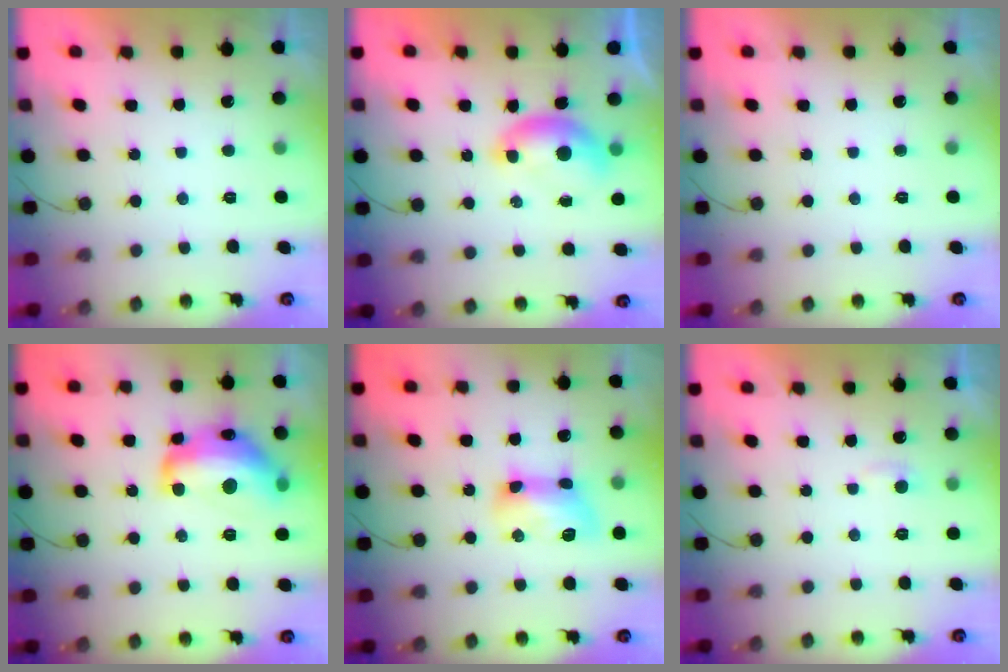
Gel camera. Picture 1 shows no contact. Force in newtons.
{"total": 6.7, "press": 6.6, "slide": 0.9}
{"total": 0.0}
{"total": 17.0, "press": 16.9, "slide": 1.4}
{"total": 10.9, "press": 10.9, "slide": 1.0}
{"total": 2.7, "press": 2.7, "slide": 0.2}